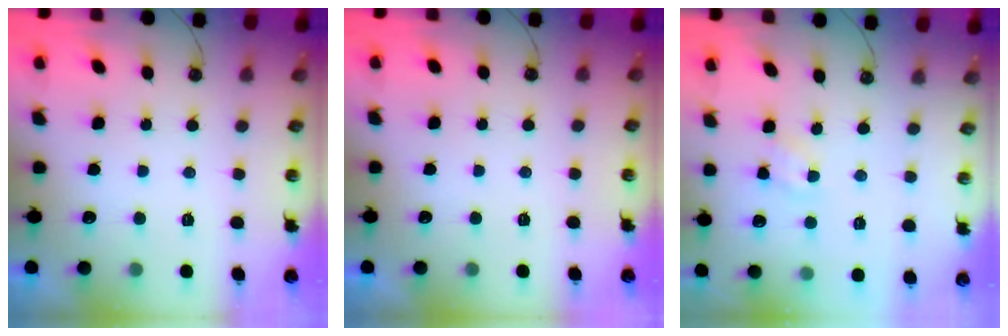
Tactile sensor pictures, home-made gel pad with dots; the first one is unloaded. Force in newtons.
{"total": 0.0}
{"total": 2.6, "press": 2.6, "slide": 0.4}